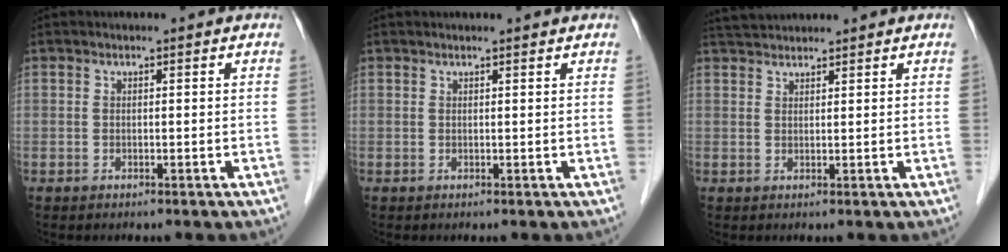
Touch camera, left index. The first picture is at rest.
{"total": 1.8, "force": [1.8, 0.0, 0.5], "torque": [-0.006, 0.011, 0.022]}
{"total": 3.7, "force": [3.6, 0.4, 0.7], "torque": [-0.017, 0.028, 0.068]}